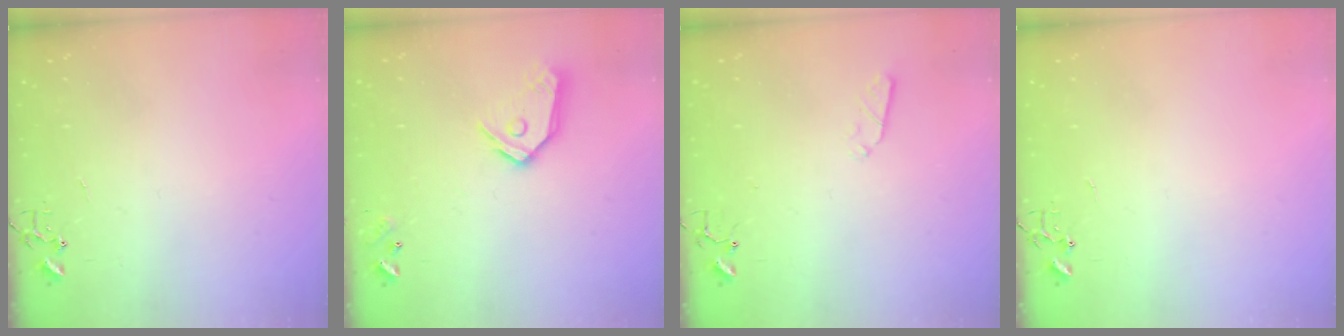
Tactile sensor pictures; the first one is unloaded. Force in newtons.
{"total": 12.1, "press": 12.0, "slide": 1.5}
{"total": 2.9, "press": 2.8, "slide": 0.5}
{"total": 0.0}